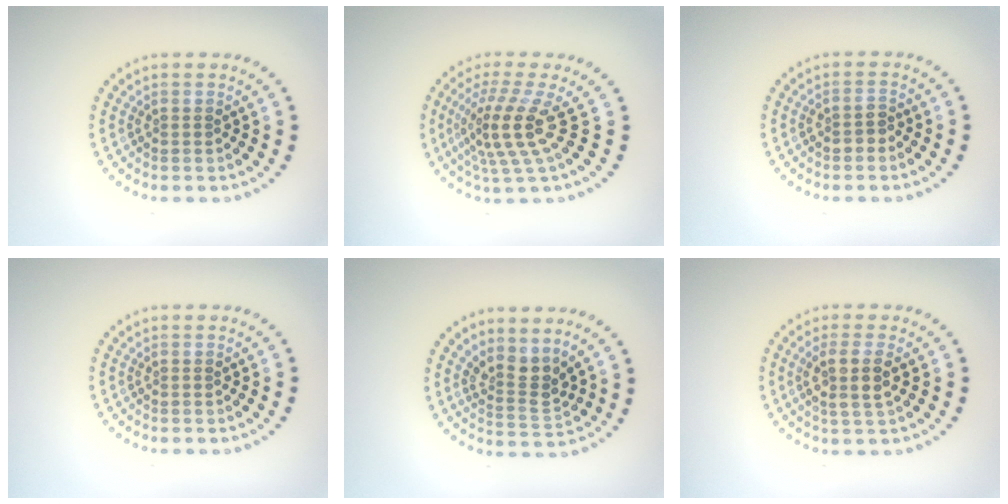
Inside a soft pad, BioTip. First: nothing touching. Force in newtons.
{"total": 4.4, "press": 3.0, "slide": 3.2}
{"total": 1.3, "press": 1.2, "slide": 0.5}
{"total": 0.0}
{"total": 2.7, "press": 1.9, "slide": 1.9}
{"total": 2.9, "press": 2.6, "slide": 1.3}